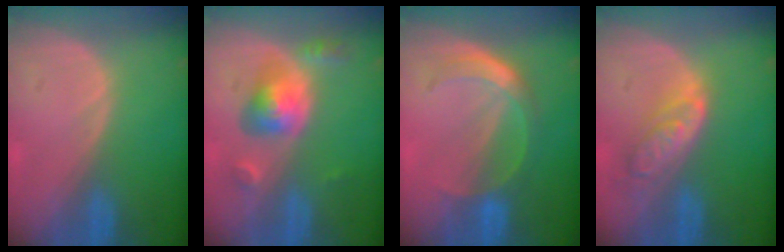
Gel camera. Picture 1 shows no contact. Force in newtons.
{"total": 6.0, "press": 5.5, "slide": 2.5}
{"total": 6.0, "press": 5.2, "slide": 3.1}
{"total": 6.3, "press": 5.6, "slide": 2.9}